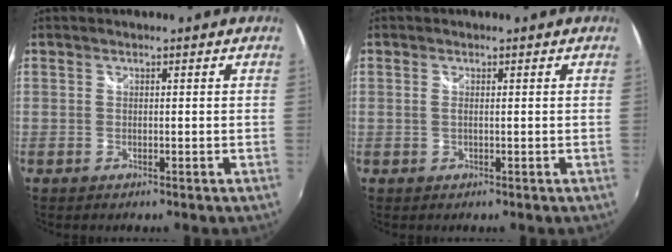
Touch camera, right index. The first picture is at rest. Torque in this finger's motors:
{"motor_torque": [-0.18, 0.03, 0.03, 0.00]}